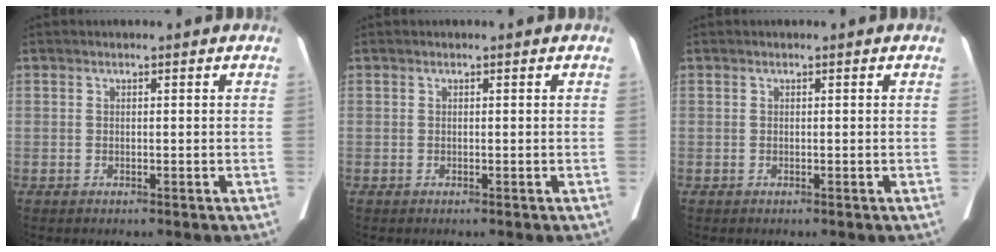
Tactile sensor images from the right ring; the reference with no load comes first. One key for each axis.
{"total": 0.0}
{"total": 0.0}